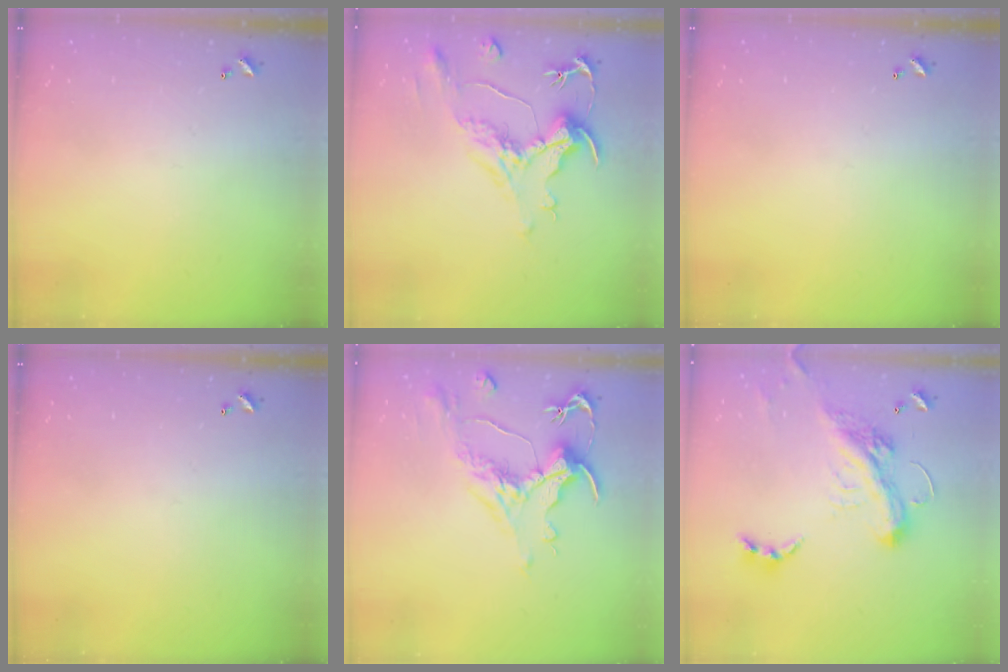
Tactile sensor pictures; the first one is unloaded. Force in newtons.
{"total": 1.8, "press": 0.8, "slide": 1.5}
{"total": 0.0}
{"total": 0.0}
{"total": 1.5, "press": 0.5, "slide": 1.4}
{"total": 7.8, "press": 7.6, "slide": 1.9}